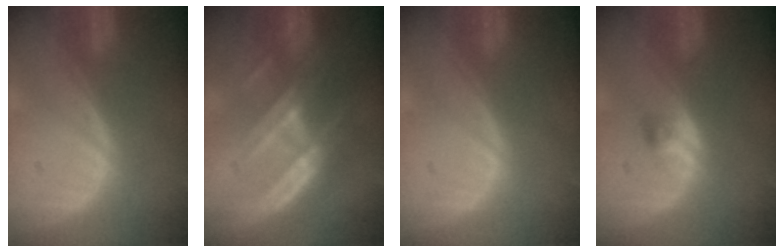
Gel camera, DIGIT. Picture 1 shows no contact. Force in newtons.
{"total": 7.1, "press": 6.5, "slide": 3.0}
{"total": 0.0}
{"total": 2.2, "press": 2.1, "slide": 0.3}